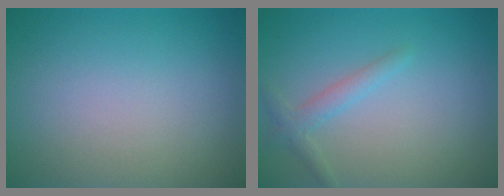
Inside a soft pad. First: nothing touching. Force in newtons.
{"total": 1.6, "press": 1.6, "slide": 0.1}